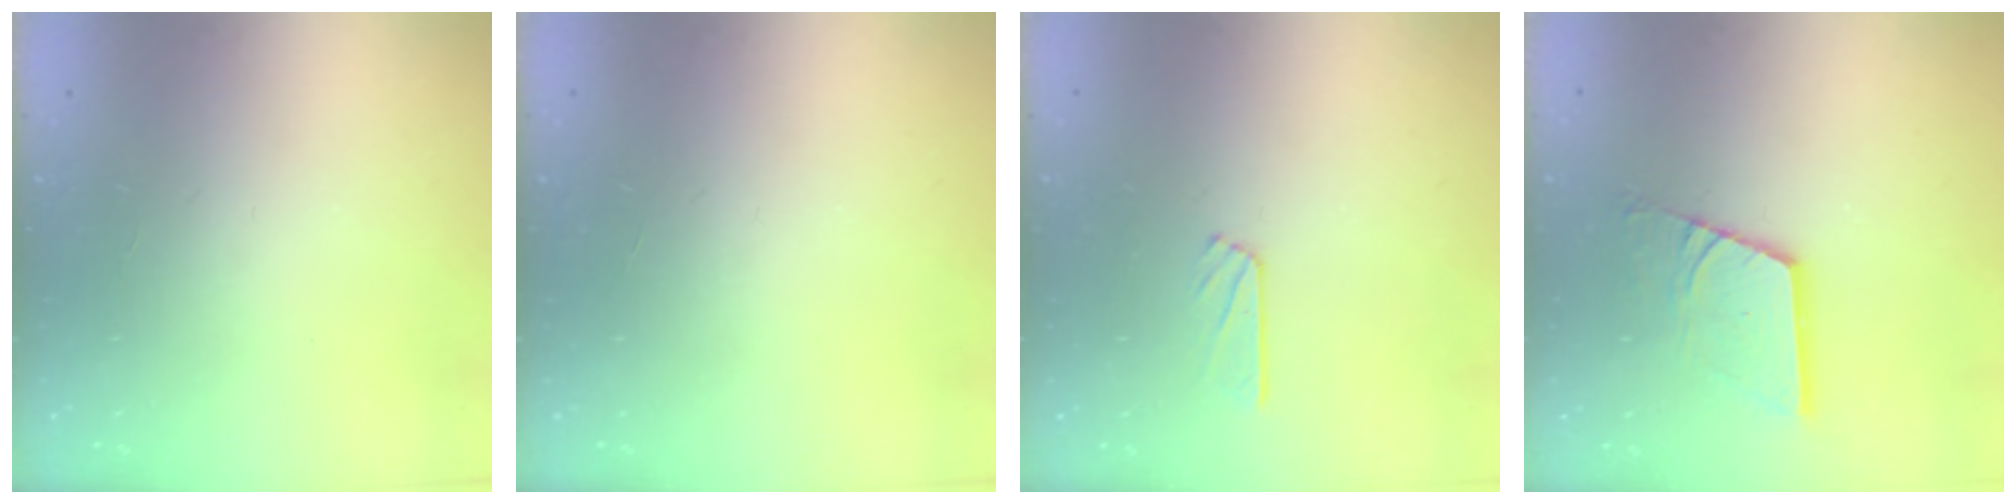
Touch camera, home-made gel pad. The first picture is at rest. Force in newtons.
{"total": 0.0}
{"total": 3.0, "press": 3.0, "slide": 0.3}
{"total": 12.6, "press": 12.5, "slide": 1.3}